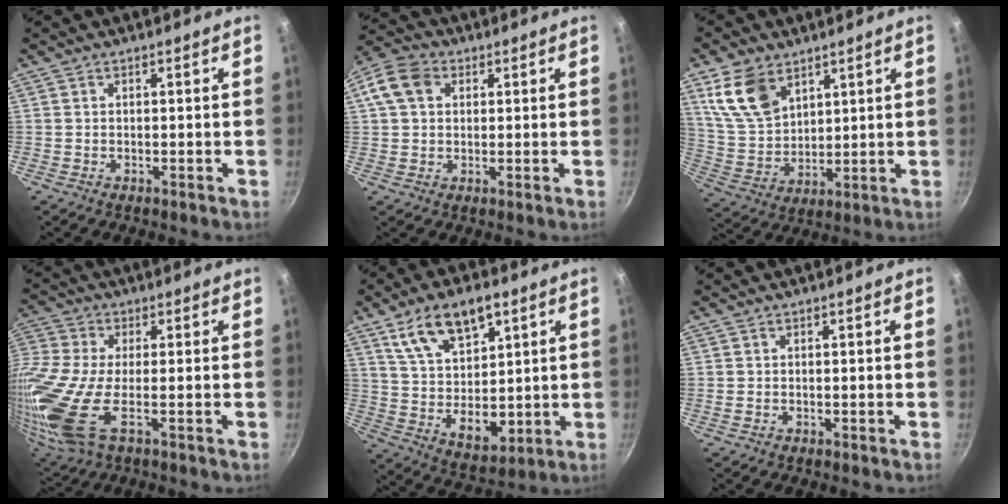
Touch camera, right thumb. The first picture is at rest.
{"total": 7.6, "force": [2.1, 6.1, 4.1], "torque": [-0.058, 0.009, 0.024]}
{"total": 11.9, "force": [6.5, 7.4, 6.6], "torque": [-0.107, -0.029, 0.143]}
{"total": 18.5, "force": [-4.5, 7.4, 16.3], "torque": [-0.381, -0.029, -0.101]}
{"total": 17.1, "force": [8.2, 10.1, 11.2], "torque": [-0.149, -0.033, 0.161]}
{"total": 0.0}